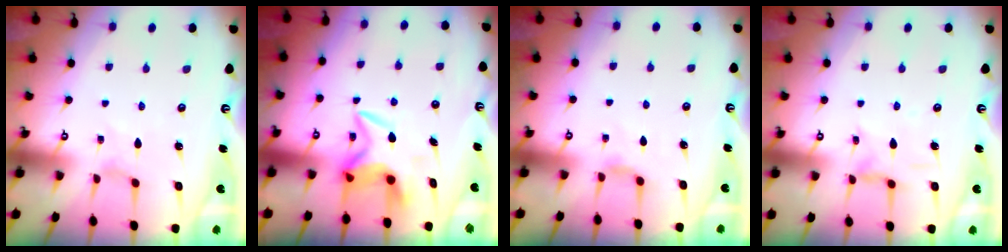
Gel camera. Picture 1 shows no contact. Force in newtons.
{"total": 6.6, "press": 6.6, "slide": 0.4}
{"total": 2.7, "press": 2.7, "slide": 0.3}
{"total": 2.8, "press": 2.8, "slide": 0.3}